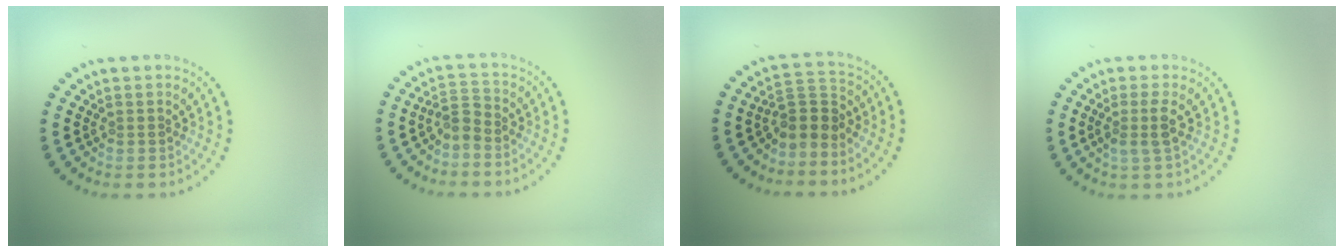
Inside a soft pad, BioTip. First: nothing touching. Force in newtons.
{"total": 1.7, "press": 1.4, "slide": 0.9}
{"total": 2.8, "press": 2.2, "slide": 1.8}
{"total": 1.9, "press": 1.6, "slide": 1.1}